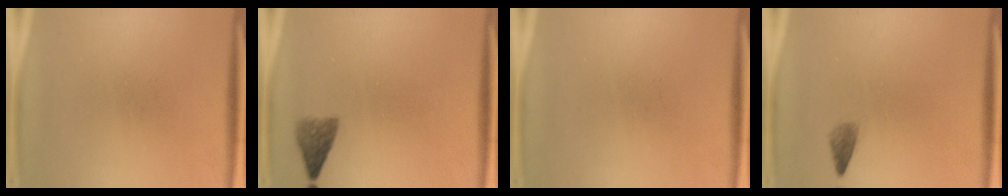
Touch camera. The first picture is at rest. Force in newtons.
{"total": 2.6}
{"total": 0.0}
{"total": 1.5}